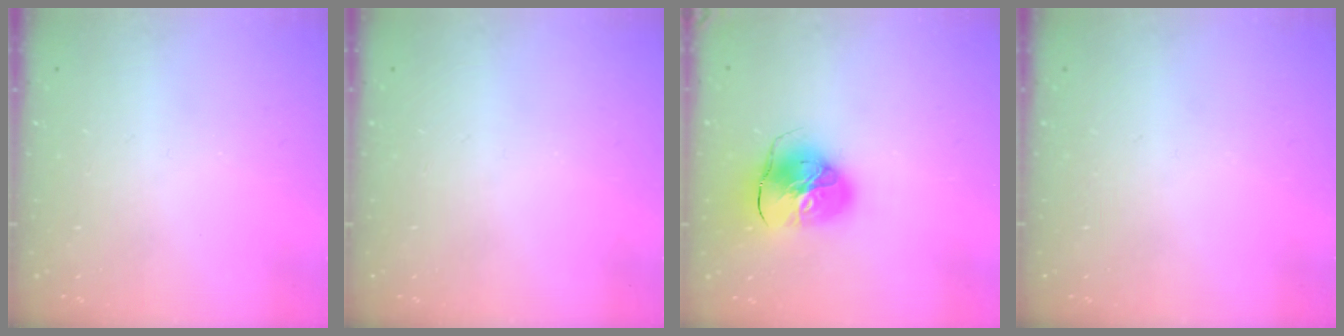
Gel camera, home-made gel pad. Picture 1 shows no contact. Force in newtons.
{"total": 0.0}
{"total": 11.2, "press": 11.1, "slide": 1.5}
{"total": 0.0}